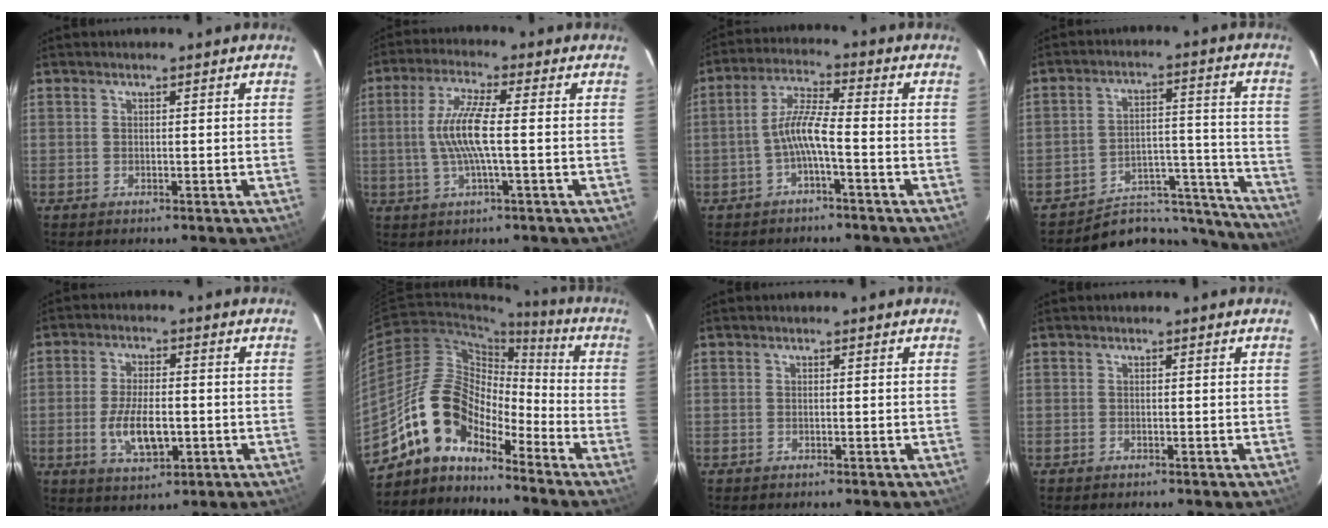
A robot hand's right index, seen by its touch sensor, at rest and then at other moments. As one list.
[{"total": 8.6, "force": [-0.5, 0.8, 8.5], "torque": [-0.172, 0.001, -0.010]}, {"total": 5.5, "force": [-2.3, 0.4, 5.0], "torque": [-0.113, 0.014, -0.044]}, {"total": 18.1, "force": [-16.6, 6.5, 3.2], "torque": [-0.032, 0.067, -0.221]}, {"total": 8.6, "force": [-2.0, 3.8, 7.4], "torque": [-0.150, -0.010, -0.030]}, {"total": 12.5, "force": [-9.8, 5.6, 5.2], "torque": [-0.090, 0.024, -0.193]}, {"total": 0.0}, {"total": 0.0}]